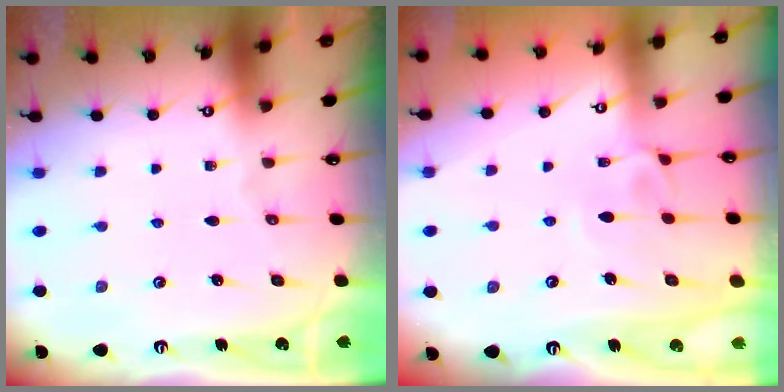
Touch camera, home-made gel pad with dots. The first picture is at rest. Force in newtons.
{"total": 2.7, "press": 2.6, "slide": 0.7}